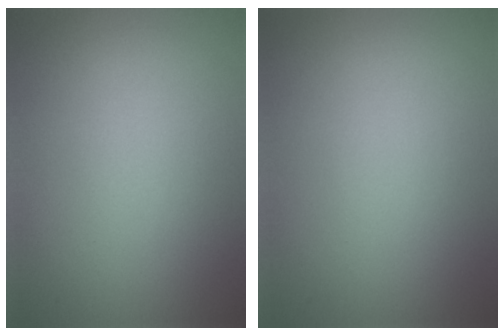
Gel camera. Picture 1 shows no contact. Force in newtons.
{"total": 0.0}